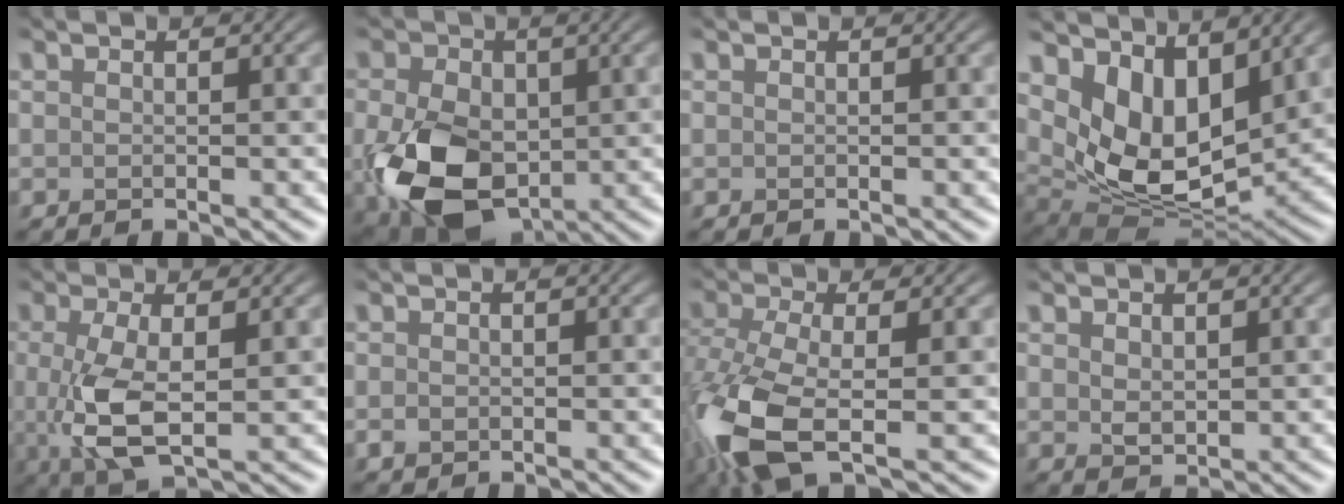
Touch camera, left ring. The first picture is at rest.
{"total": 9.9, "force": [-1.5, 7.0, 6.7], "torque": [-0.159, -0.030, -0.025]}
{"total": 0.0}
{"total": 8.4, "force": [2.8, 5.0, 6.1], "torque": [-0.116, -0.031, 0.056]}
{"total": 5.4, "force": [-0.2, 1.9, 5.0], "torque": [-0.109, -0.009, -0.002]}
{"total": 0.7, "force": [-0.1, 0.5, 0.4], "torque": [-0.005, -0.005, -0.002]}
{"total": 8.4, "force": [-3.2, 3.5, 7.0], "torque": [-0.172, -0.022, -0.070]}
{"total": 1.5, "force": [0.9, 0.9, 0.8], "torque": [-0.017, -0.004, 0.022]}